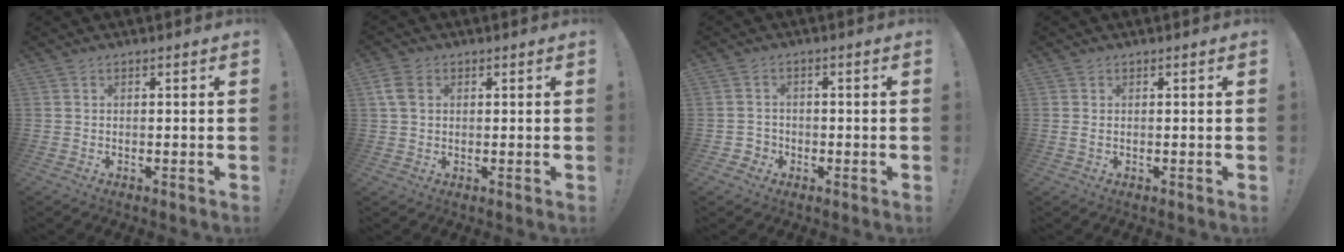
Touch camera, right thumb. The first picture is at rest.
{"total": 5.7, "force": [1.7, 4.1, 3.5], "torque": [-0.076, 0.003, 0.033]}
{"total": 2.8, "force": [-1.0, 2.5, 0.6], "torque": [-0.018, 0.001, -0.020]}
{"total": 0.8, "force": [0.2, 0.2, 0.7], "torque": [-0.013, 0.001, 0.002]}